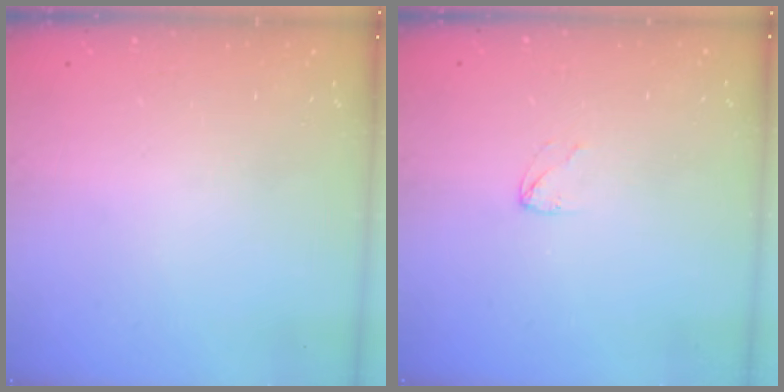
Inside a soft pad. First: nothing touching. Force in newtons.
{"total": 2.2, "press": 2.2, "slide": 0.1}